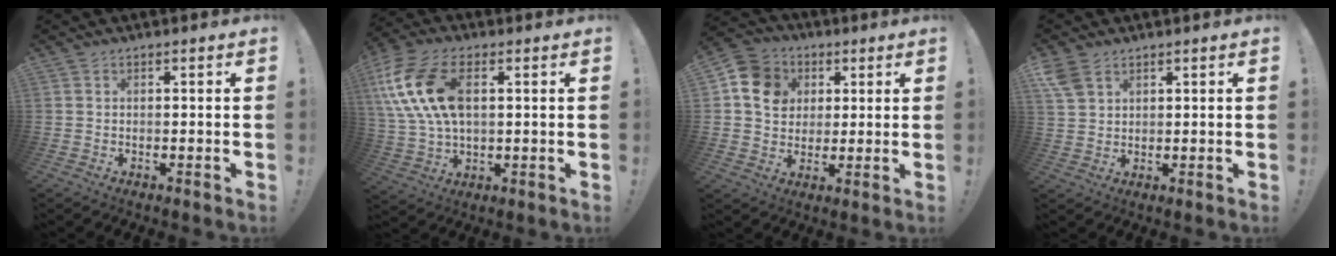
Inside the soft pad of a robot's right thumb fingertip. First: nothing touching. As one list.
[{"total": 17.7, "force": [4.9, 10.4, 13.5], "torque": [-0.275, -0.004, 0.089]}, {"total": 11.7, "force": [3.2, 10.1, 4.8], "torque": [-0.069, -0.002, 0.068]}, {"total": 5.8, "force": [3.3, 3.5, 3.1], "torque": [-0.072, -0.010, 0.067]}]